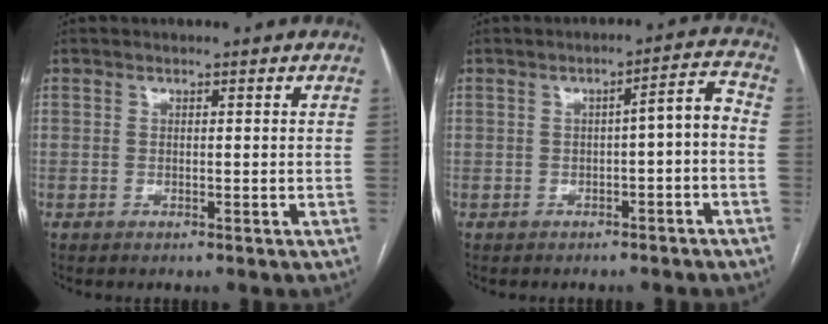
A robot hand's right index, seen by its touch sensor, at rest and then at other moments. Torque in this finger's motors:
{"motor_torque": [0.40, -0.17, 0.23, 0.05]}